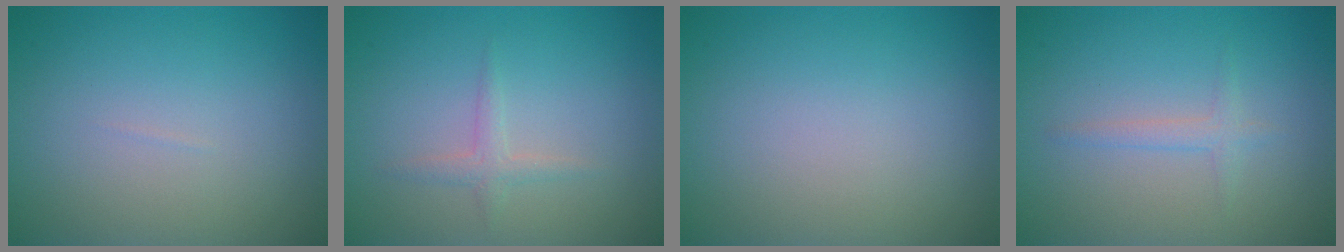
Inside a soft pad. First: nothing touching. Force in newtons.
{"total": 1.3, "press": 1.3, "slide": 0.1}
{"total": 0.0}
{"total": 1.2, "press": 1.2, "slide": 0.1}